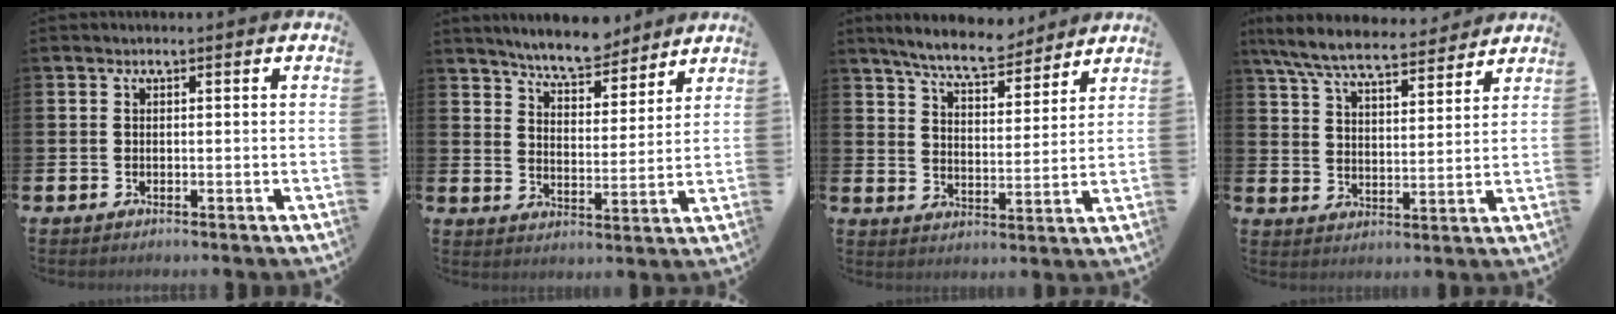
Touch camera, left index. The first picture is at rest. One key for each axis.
{"total": 7.0, "fx": 6.8, "fy": 1.1, "fz": 1.4, "tx": -0.038, "ty": -0.040, "tz": 0.121}
{"total": 7.6, "fx": 7.2, "fy": 1.1, "fz": 2.2, "tx": -0.063, "ty": -0.037, "tz": 0.129}
{"total": 8.0, "fx": 7.4, "fy": 1.4, "fz": 2.9, "tx": -0.083, "ty": -0.040, "tz": 0.130}